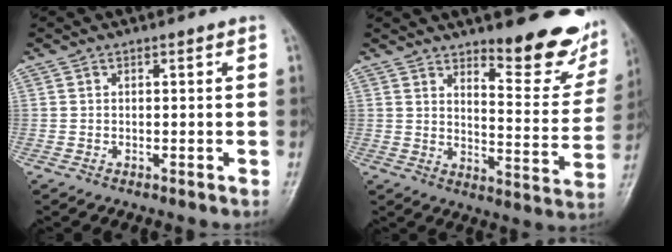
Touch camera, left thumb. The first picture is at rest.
{"total": 16.0, "force": [11.4, 4.9, 10.1], "torque": [-0.081, -0.094, 0.152]}